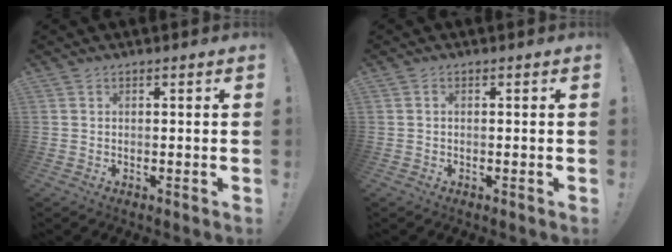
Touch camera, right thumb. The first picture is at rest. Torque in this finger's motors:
{"motor_torque": [0.17, -0.14, -0.12, 0.05, 0.00]}